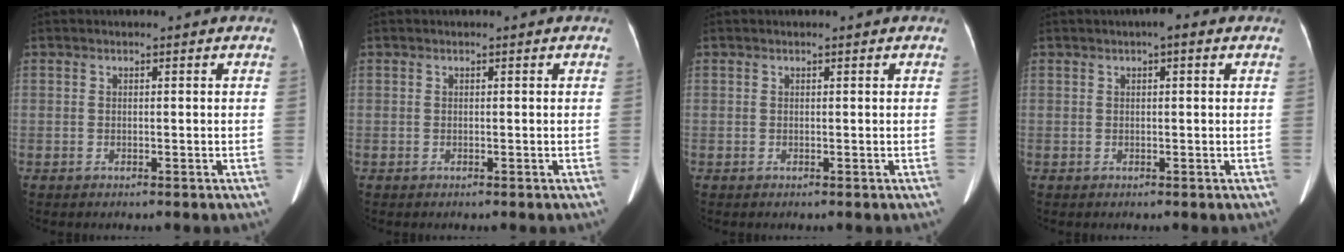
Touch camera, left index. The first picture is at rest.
{"total": 0.0}
{"total": 0.0}
{"total": 2.0, "force": [1.0, 0.5, 1.7], "torque": [-0.027, 0.010, 0.009]}